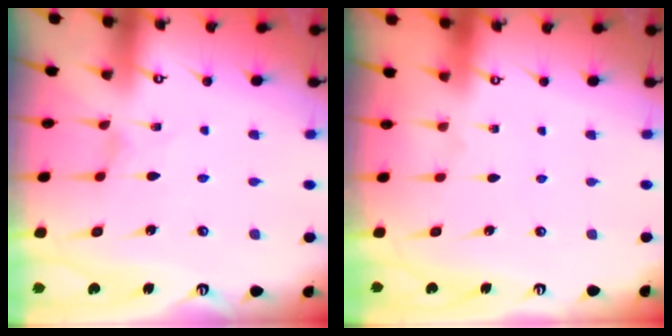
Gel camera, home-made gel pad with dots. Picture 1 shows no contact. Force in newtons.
{"total": 0.0}